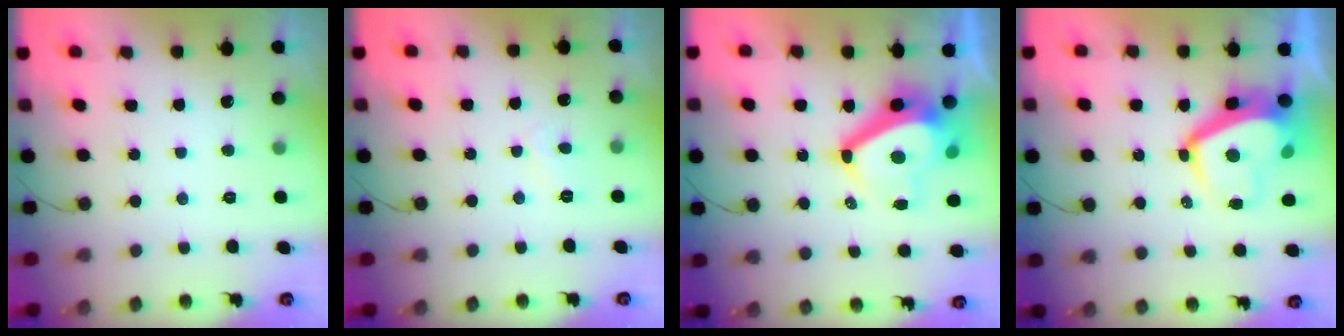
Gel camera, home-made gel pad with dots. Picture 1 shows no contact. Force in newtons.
{"total": 3.0, "press": 3.0, "slide": 0.4}
{"total": 11.9, "press": 11.3, "slide": 3.6}
{"total": 9.5, "press": 9.5, "slide": 0.9}